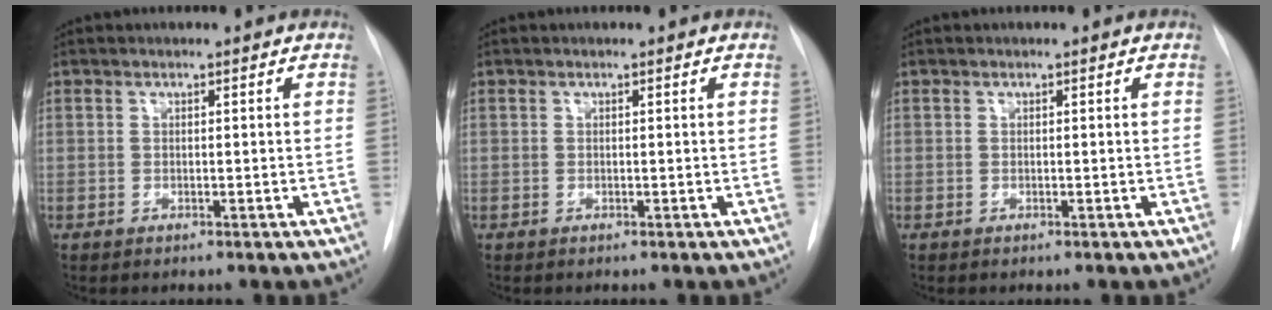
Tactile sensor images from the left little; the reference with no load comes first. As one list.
[{"total": 0.0}, {"total": 0.0}]